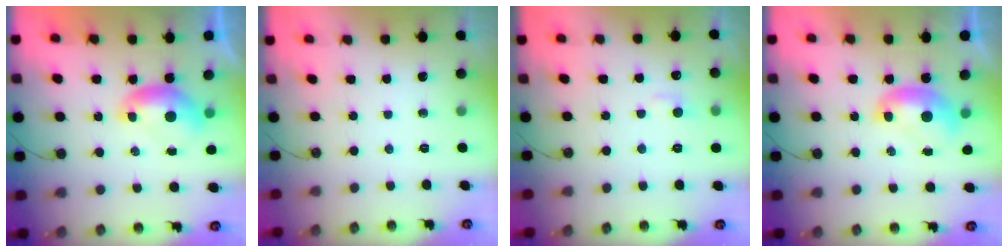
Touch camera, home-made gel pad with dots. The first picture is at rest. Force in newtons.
{"total": 0.0}
{"total": 2.7, "press": 2.6, "slide": 0.5}
{"total": 1.6, "press": 1.5, "slide": 0.1}